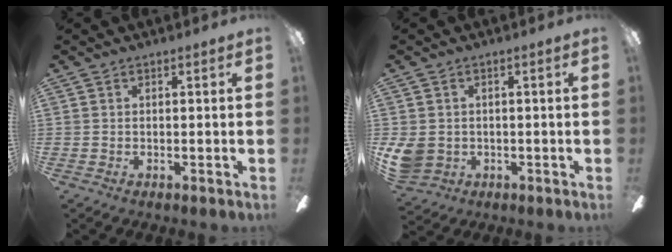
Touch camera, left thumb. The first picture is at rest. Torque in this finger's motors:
{"motor_torque": [-0.35, 0.40, 0.04, -0.04, 0.00]}